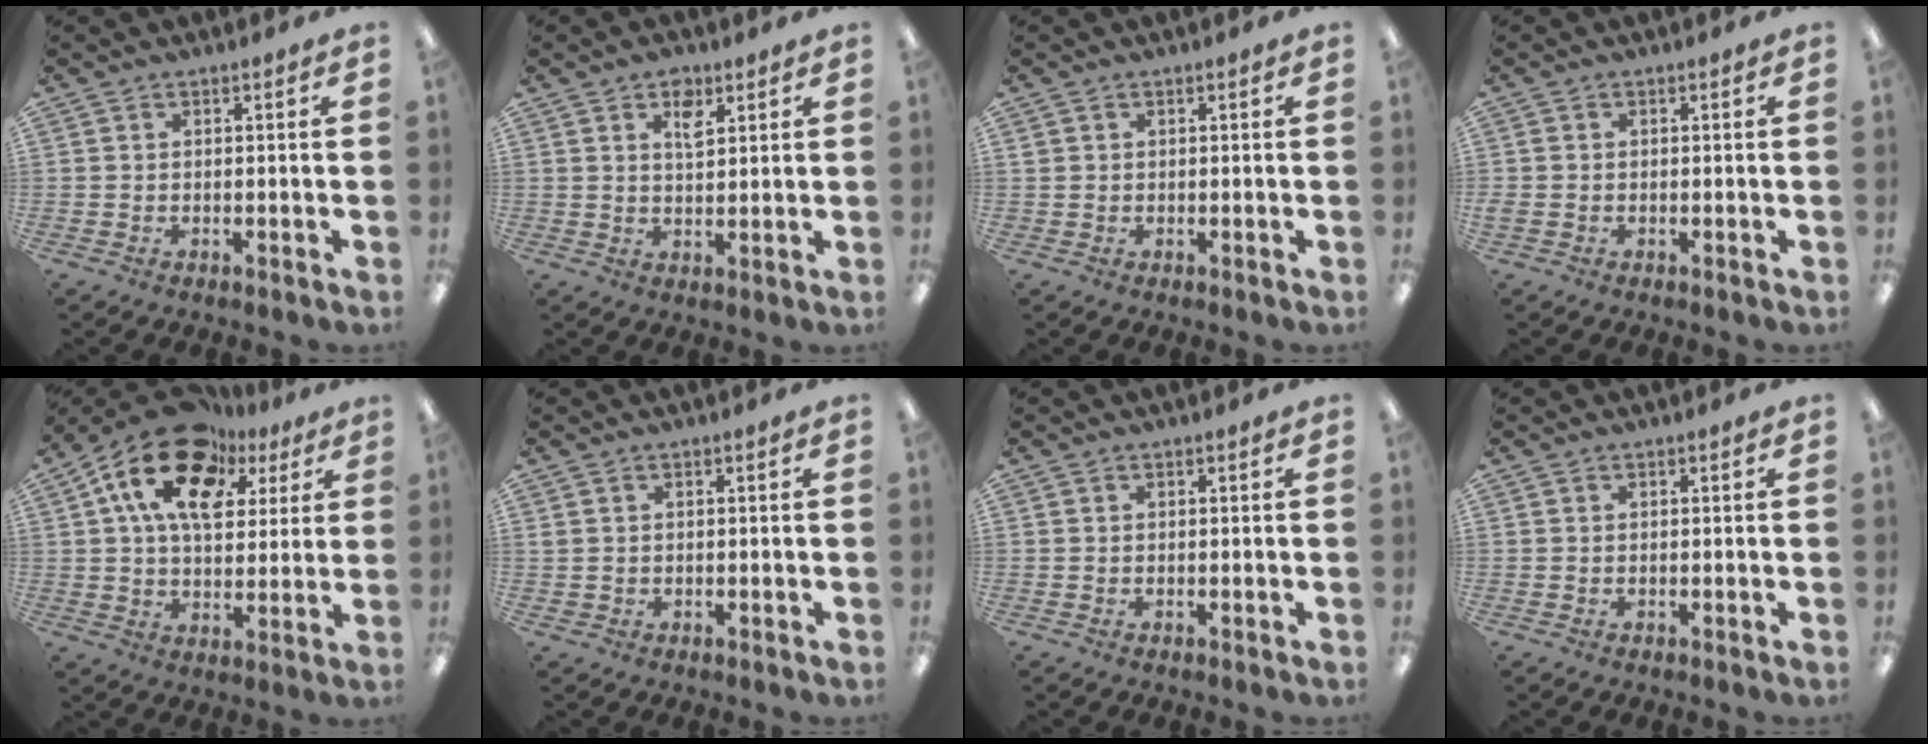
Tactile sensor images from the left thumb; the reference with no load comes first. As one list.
[{"total": 4.9, "force": [2.9, 2.5, 3.1], "torque": [-0.036, -0.008, 0.045]}, {"total": 1.2, "force": [0.6, 1.1, 0.2], "torque": [-0.005, 0.004, 0.010]}, {"total": 1.1, "force": [-0.1, 1.0, 0.5], "torque": [-0.010, 0.005, -0.003]}, {"total": 18.4, "force": [10.4, 11.0, 10.6], "torque": [-0.191, -0.041, 0.186]}, {"total": 1.1, "force": [0.5, 0.9, 0.2], "torque": [-0.006, 0.004, 0.009]}, {"total": 0.0}, {"total": 0.0}]